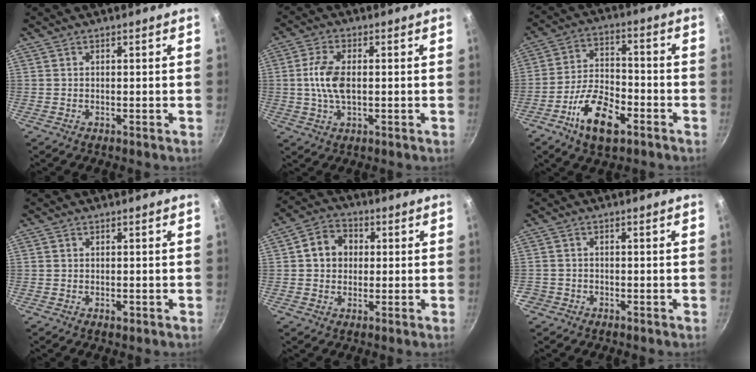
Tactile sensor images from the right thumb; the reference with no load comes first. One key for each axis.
{"total": 7.4, "fx": 0.2, "fy": 3.7, "fz": 6.3, "tx": -0.131, "ty": 0.006, "tz": -0.001}
{"total": 12.5, "fx": -6.4, "fy": 6.1, "fz": 8.9, "tx": -0.148, "ty": 0.038, "tz": -0.120}
{"total": 1.1, "fx": -0.5, "fy": 0.6, "fz": 0.7, "tx": -0.008, "ty": 0.000, "tz": -0.009}
{"total": 7.4, "fx": 1.0, "fy": 6.3, "fz": 3.7, "tx": -0.033, "ty": 0.012, "tz": 0.005}
{"total": 2.1, "fx": -1.2, "fy": 1.7, "fz": 0.3, "tx": -0.004, "ty": 0.015, "tz": -0.020}